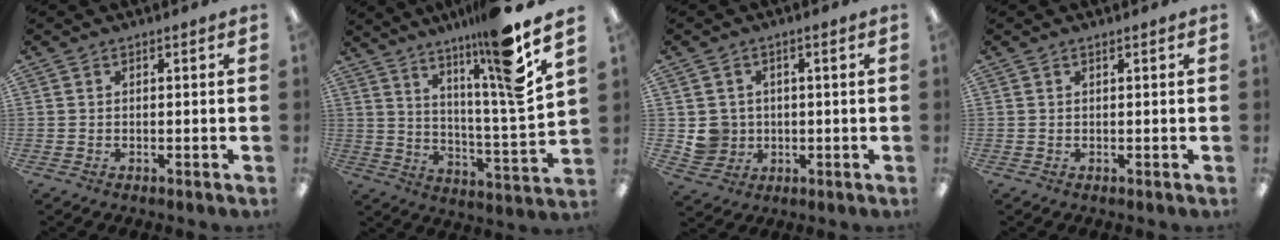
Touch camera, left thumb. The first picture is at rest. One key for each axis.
{"total": 15.8, "fx": 11.5, "fy": -0.1, "fz": 10.8, "tx": -0.177, "ty": -0.076, "tz": 0.170}
{"total": 5.1, "fx": 0.4, "fy": 5.1, "fz": 0.8, "tx": -0.013, "ty": 0.005, "tz": 0.012}
{"total": 0.0}